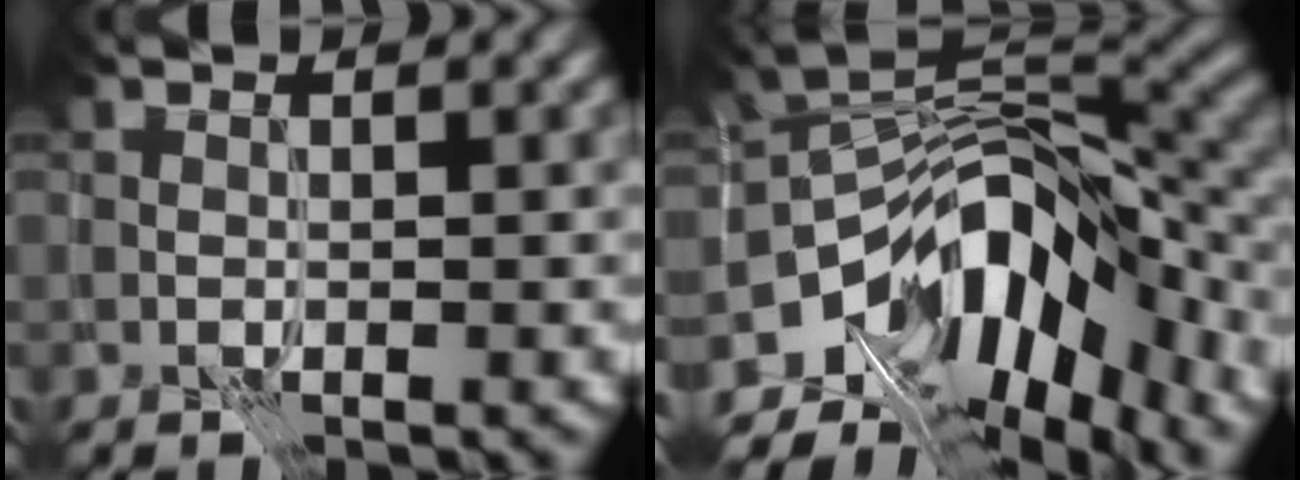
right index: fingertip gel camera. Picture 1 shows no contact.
{"total": 12.0, "force": [-6.9, 6.4, 7.4], "torque": [-0.112, 0.013, -0.118]}